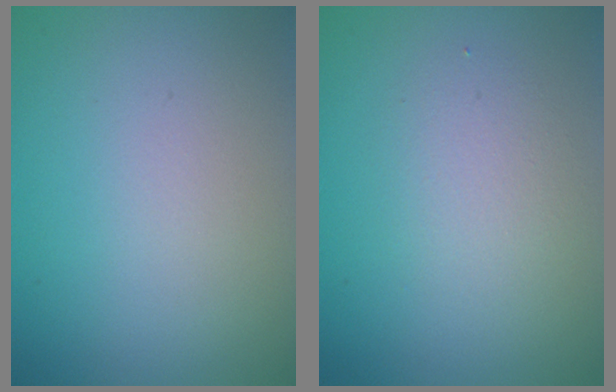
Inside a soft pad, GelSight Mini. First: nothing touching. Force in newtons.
{"total": 2.0, "press": 2.0, "slide": 0.1}